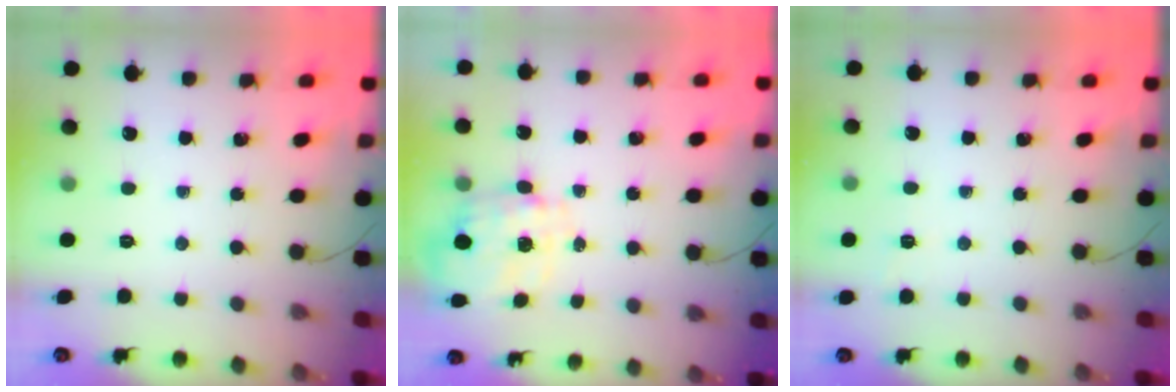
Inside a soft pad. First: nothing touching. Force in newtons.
{"total": 2.8, "press": 2.6, "slide": 1.1}
{"total": 3.6, "press": 3.3, "slide": 1.3}